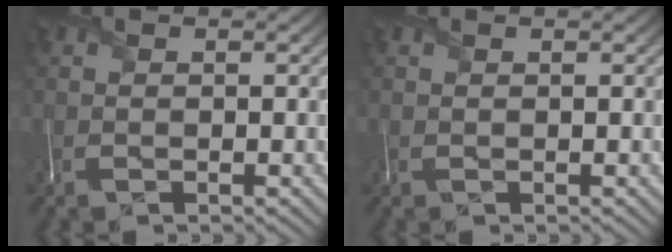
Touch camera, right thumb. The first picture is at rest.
{"total": 0.0}